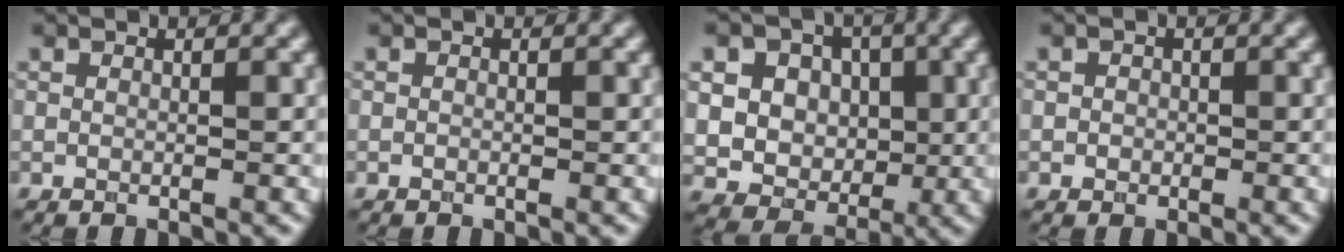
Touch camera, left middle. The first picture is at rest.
{"total": 0.0}
{"total": 11.1, "force": [2.3, 9.8, 4.7], "torque": [-0.100, 0.025, 0.035]}
{"total": 1.0, "force": [-0.1, 0.9, 0.3], "torque": [0.003, -0.005, -0.002]}